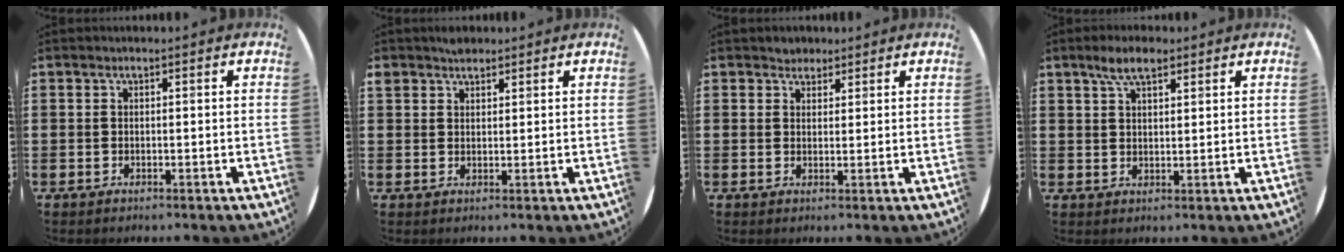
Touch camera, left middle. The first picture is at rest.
{"total": 2.0, "force": [1.8, 0.9, 0.0], "torque": [0.006, 0.001, 0.034]}
{"total": 1.8, "force": [1.7, 0.7, -0.1], "torque": [0.007, 0.001, 0.031]}
{"total": 4.5, "force": [3.1, 1.7, 2.7], "torque": [-0.049, 0.005, 0.054]}